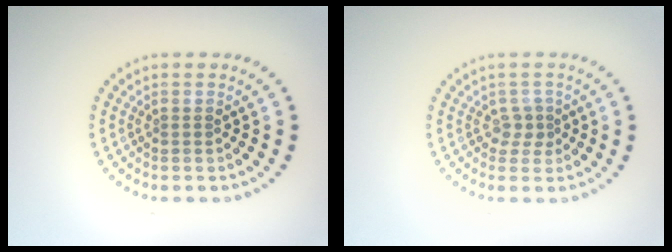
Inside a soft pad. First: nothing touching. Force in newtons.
{"total": 1.6, "press": 1.3, "slide": 1.0}